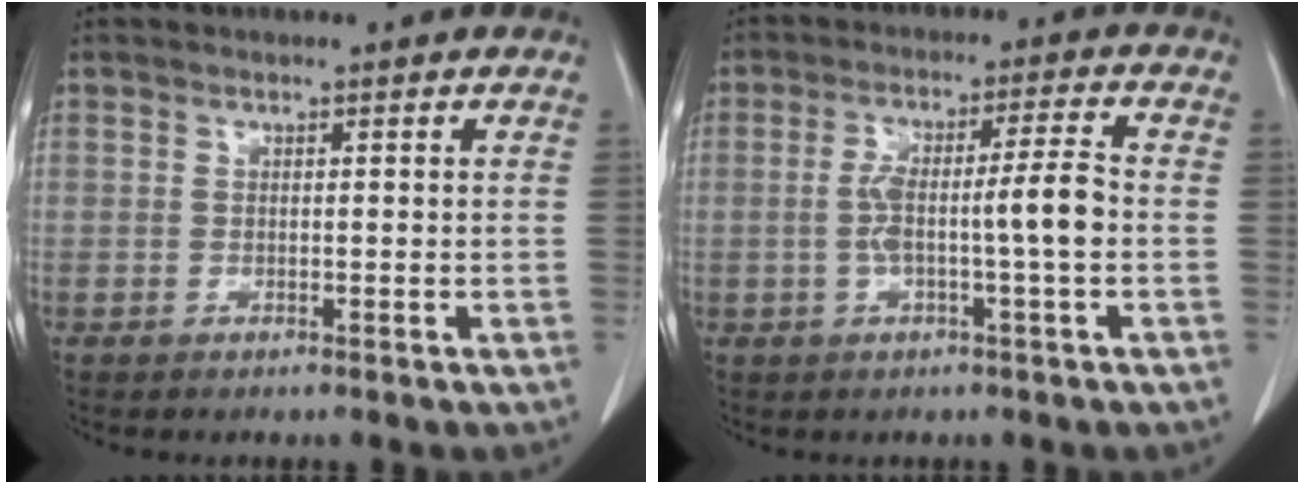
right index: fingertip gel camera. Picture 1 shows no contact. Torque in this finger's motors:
{"motor_torque": [0.95, -0.30, 0.29, 0.11]}